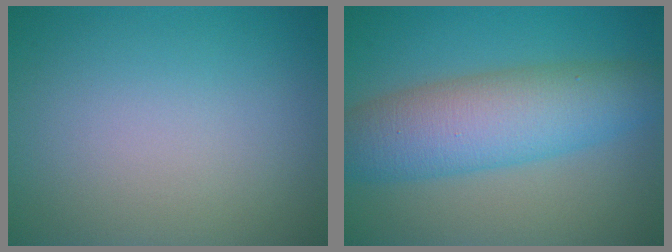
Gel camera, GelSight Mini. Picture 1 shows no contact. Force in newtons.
{"total": 7.7, "press": 7.7, "slide": 0.3}